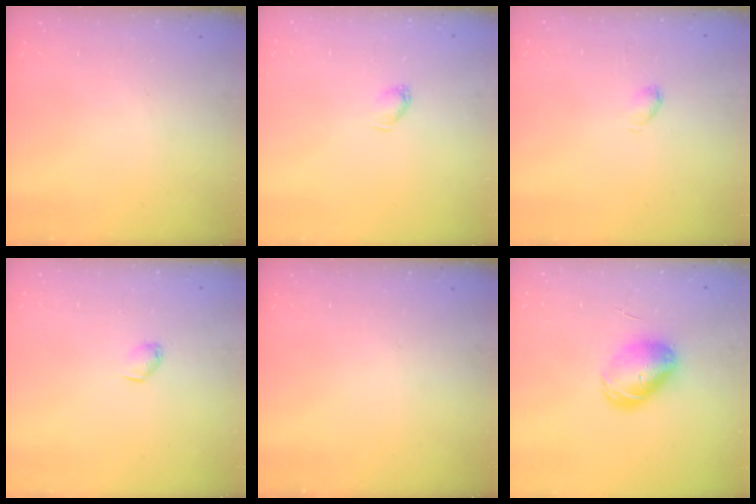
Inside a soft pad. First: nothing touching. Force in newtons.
{"total": 2.5, "press": 2.5, "slide": 0.5}
{"total": 2.8, "press": 2.8, "slide": 0.5}
{"total": 3.0, "press": 3.0, "slide": 0.5}
{"total": 0.0}
{"total": 8.6, "press": 8.5, "slide": 1.3}